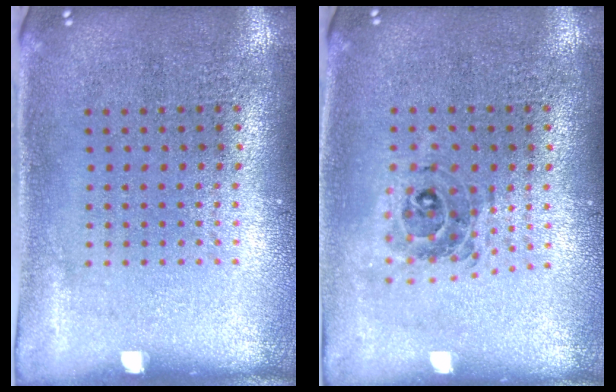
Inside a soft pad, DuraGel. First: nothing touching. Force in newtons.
{"total": 0.8, "press": 0.8, "slide": 0.2}